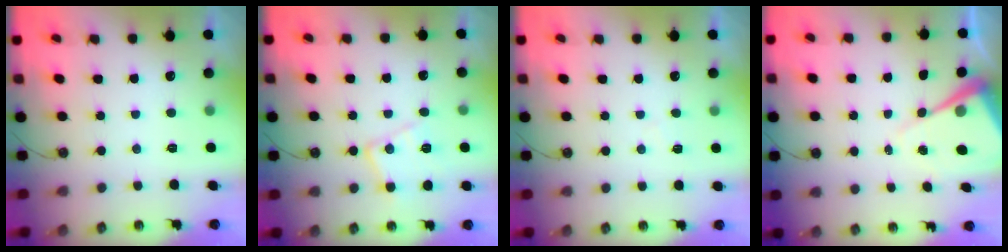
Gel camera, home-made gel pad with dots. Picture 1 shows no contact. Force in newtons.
{"total": 12.8, "press": 12.8, "slide": 0.8}
{"total": 4.8, "press": 4.8, "slide": 0.6}
{"total": 9.7, "press": 9.7, "slide": 0.7}